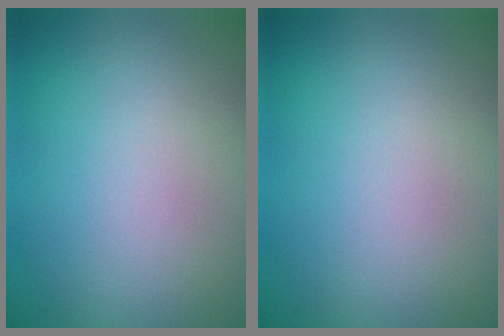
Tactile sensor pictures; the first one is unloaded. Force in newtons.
{"total": 0.0}